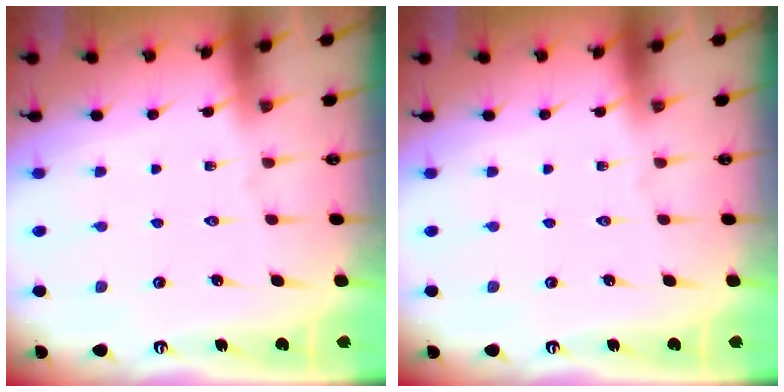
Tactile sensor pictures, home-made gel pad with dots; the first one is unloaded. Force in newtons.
{"total": 0.0}